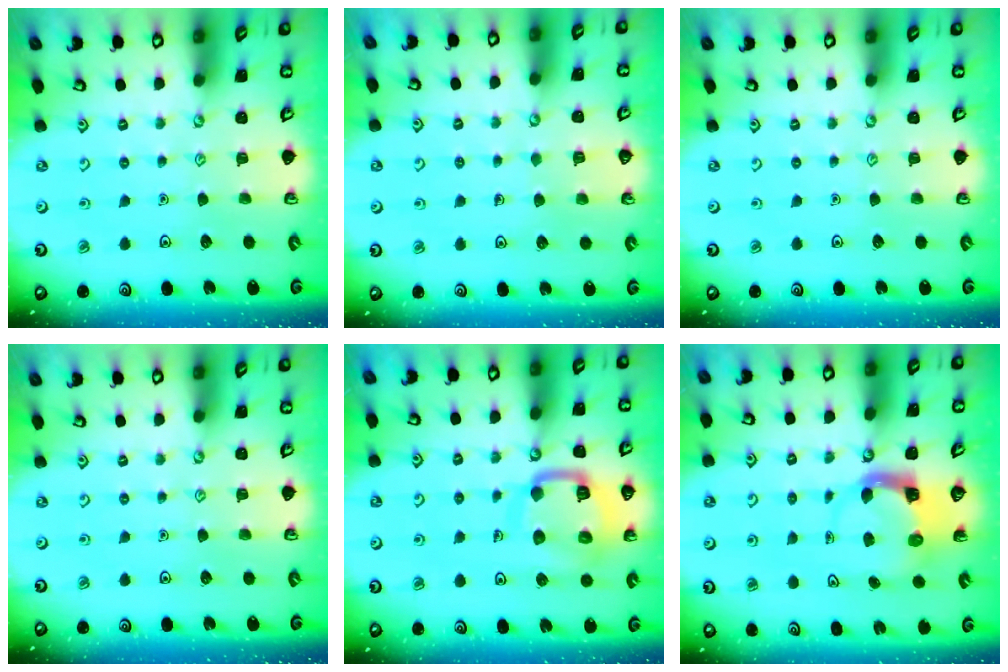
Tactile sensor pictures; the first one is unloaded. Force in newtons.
{"total": 4.0, "press": 4.0, "slide": 0.4}
{"total": 0.0}
{"total": 0.0}
{"total": 14.2, "press": 14.1, "slide": 1.5}
{"total": 3.9, "press": 3.9, "slide": 0.6}